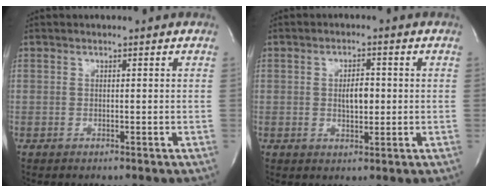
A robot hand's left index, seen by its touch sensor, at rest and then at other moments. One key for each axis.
{"total": 3.5, "fx": -0.3, "fy": 1.6, "fz": 3.1, "tx": -0.050, "ty": -0.009, "tz": -0.003}